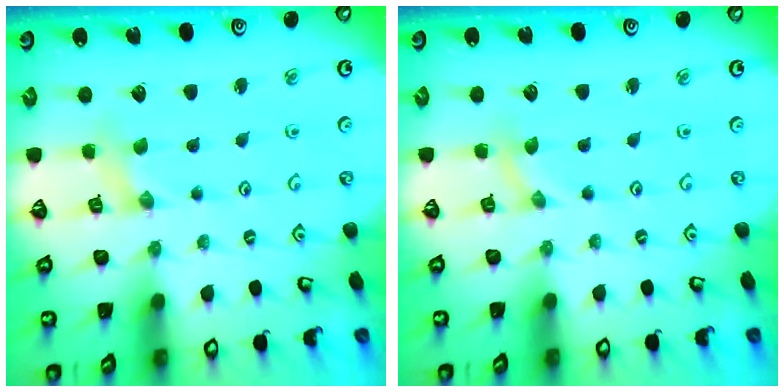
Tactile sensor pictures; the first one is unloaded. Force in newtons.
{"total": 0.0}